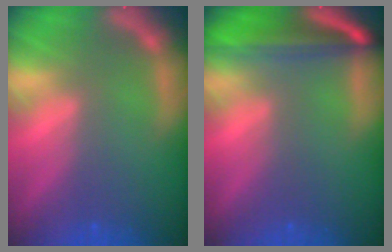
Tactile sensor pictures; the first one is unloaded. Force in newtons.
{"total": 7.5}